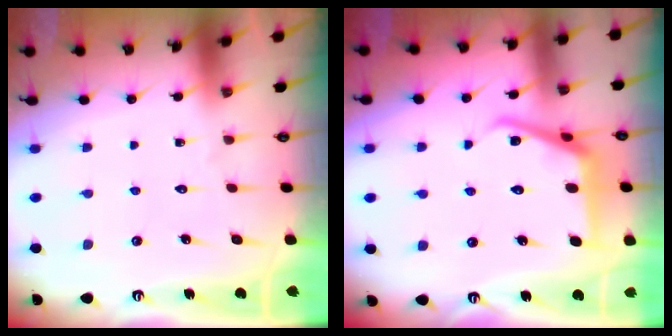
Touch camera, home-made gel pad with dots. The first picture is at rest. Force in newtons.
{"total": 10.4, "press": 10.4, "slide": 0.7}